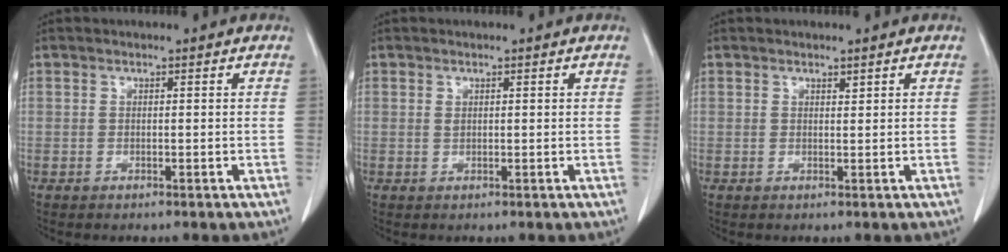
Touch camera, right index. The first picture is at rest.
{"total": 0.5, "force": [0.2, 0.2, 0.4], "torque": [-0.010, 0.000, 0.006]}
{"total": 0.6, "force": [0.5, 0.1, 0.3], "torque": [-0.007, -0.005, 0.008]}